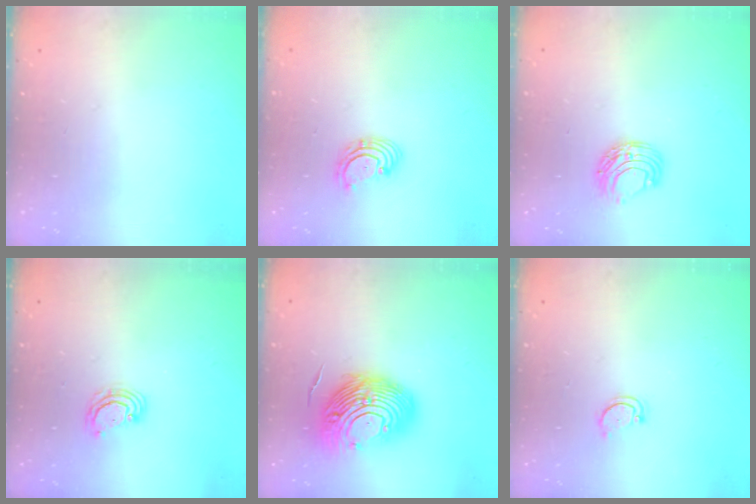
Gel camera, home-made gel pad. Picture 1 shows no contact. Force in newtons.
{"total": 2.9, "press": 2.9, "slide": 0.3}
{"total": 6.8, "press": 6.7, "slide": 0.6}
{"total": 4.1, "press": 4.1, "slide": 0.4}
{"total": 15.5, "press": 14.6, "slide": 5.1}
{"total": 2.8, "press": 2.8, "slide": 0.3}